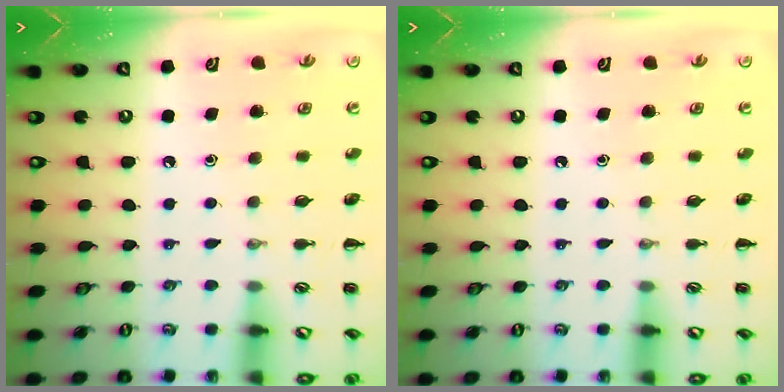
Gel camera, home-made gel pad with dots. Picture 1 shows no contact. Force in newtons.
{"total": 0.0}